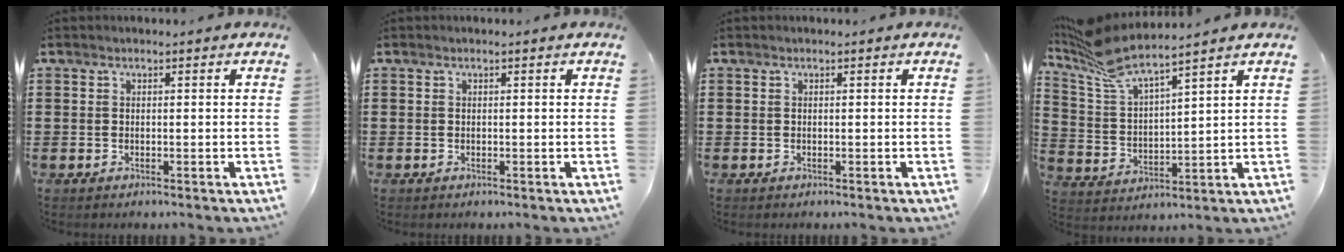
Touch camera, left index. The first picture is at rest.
{"total": 0.0}
{"total": 0.0}
{"total": 7.5, "force": [6.7, 0.8, 3.3], "torque": [-0.096, -0.029, 0.116]}